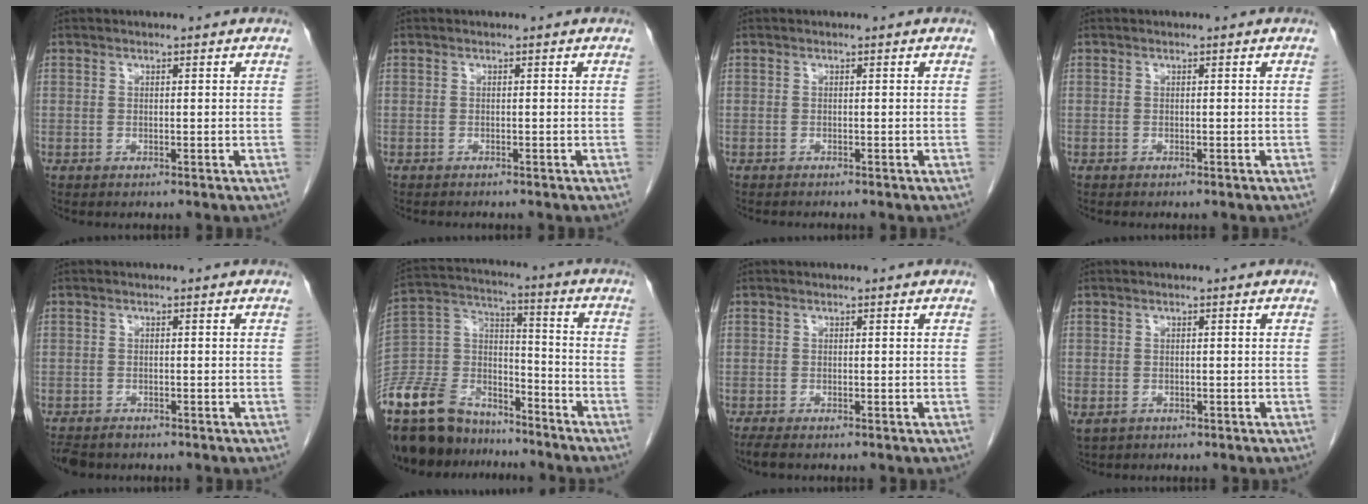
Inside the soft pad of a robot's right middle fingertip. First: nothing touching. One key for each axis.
{"total": 1.8, "fx": -1.7, "fy": 0.1, "fz": 0.7, "tx": -0.017, "ty": -0.006, "tz": -0.018}
{"total": 1.1, "fx": -1.1, "fy": -0.2, "fz": 0.4, "tx": -0.012, "ty": -0.005, "tz": -0.013}
{"total": 0.8, "fx": -0.8, "fy": 0.0, "fz": 0.4, "tx": -0.012, "ty": -0.005, "tz": -0.009}
{"total": 3.8, "fx": -3.2, "fy": 1.7, "fz": 1.2, "tx": -0.020, "ty": -0.006, "tz": -0.051}
{"total": 21.1, "fx": -17.5, "fy": 8.8, "fz": 7.8, "tx": -0.204, "ty": 0.012, "tz": -0.308}
{"total": 1.6, "fx": -1.3, "fy": 0.3, "fz": 0.9, "tx": -0.024, "ty": -0.007, "tz": -0.021}
{"total": 3.3, "fx": -1.5, "fy": 2.5, "fz": 1.5, "tx": -0.035, "ty": -0.004, "tz": -0.016}